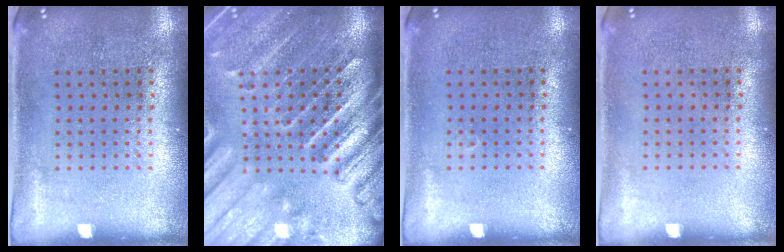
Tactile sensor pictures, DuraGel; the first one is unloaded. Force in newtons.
{"total": 4.0, "press": 3.4, "slide": 2.1}
{"total": 0.0}
{"total": 0.0}